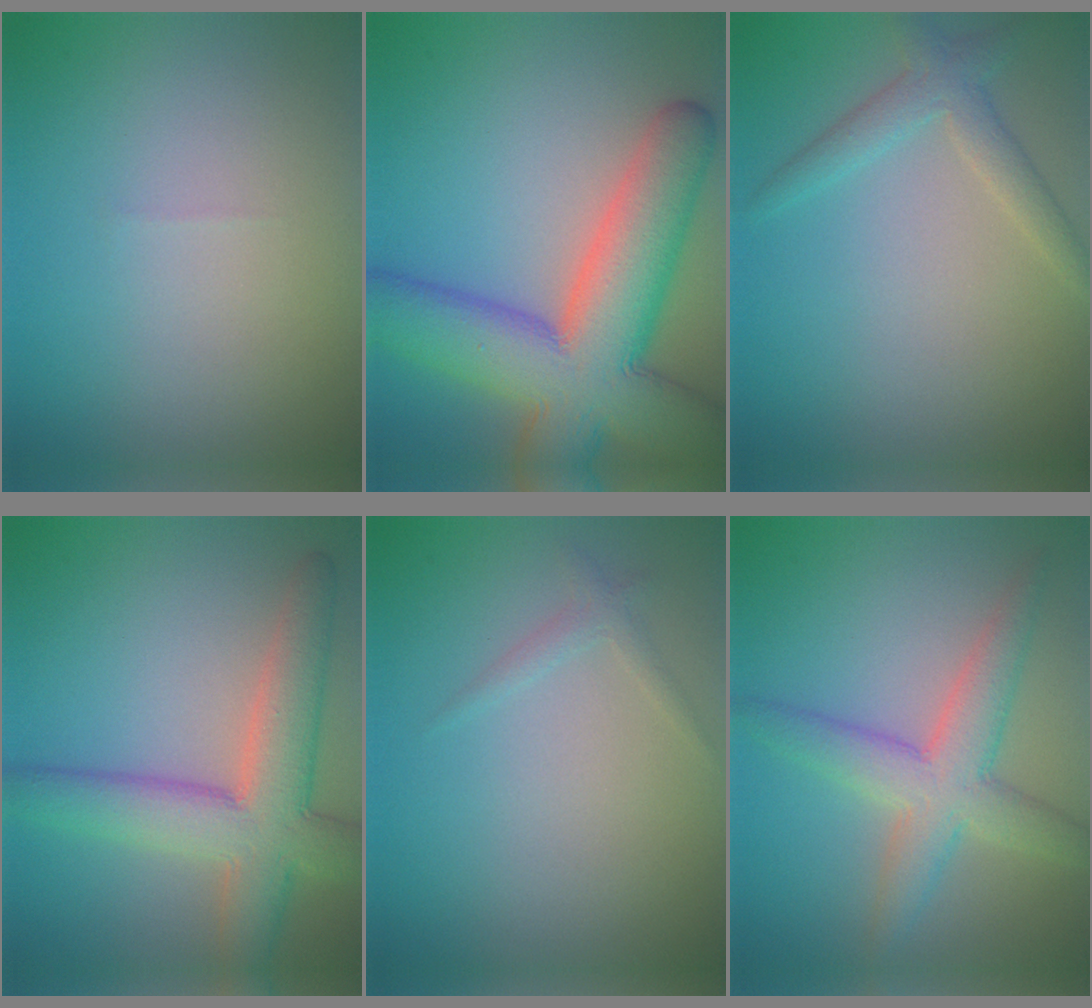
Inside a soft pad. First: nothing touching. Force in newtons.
{"total": 12.8, "press": 12.8, "slide": 0.6}
{"total": 2.6, "press": 2.6, "slide": 0.2}
{"total": 7.5, "press": 7.5, "slide": 0.6}
{"total": 1.0, "press": 1.0, "slide": 0.0}
{"total": 5.0, "press": 5.0, "slide": 0.3}